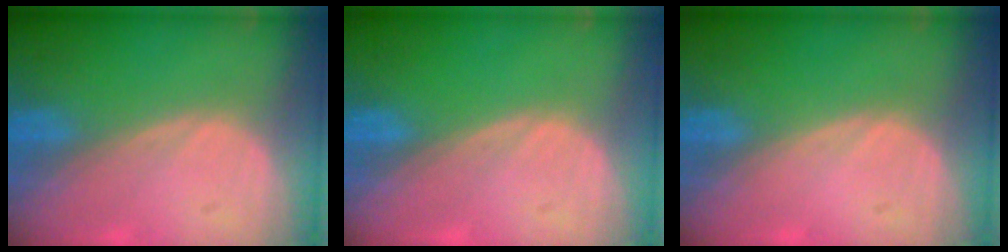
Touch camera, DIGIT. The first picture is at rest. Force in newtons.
{"total": 0.0}
{"total": 0.0}